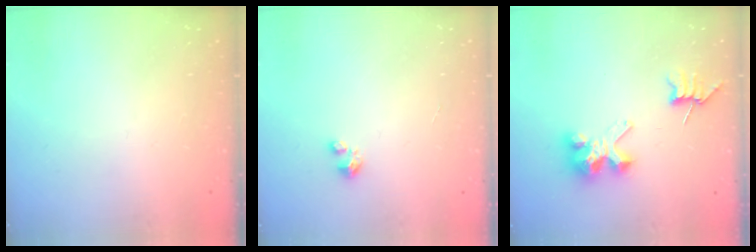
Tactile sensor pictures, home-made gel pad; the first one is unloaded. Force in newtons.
{"total": 1.5, "press": 1.5, "slide": 0.1}
{"total": 7.8, "press": 7.8, "slide": 0.5}